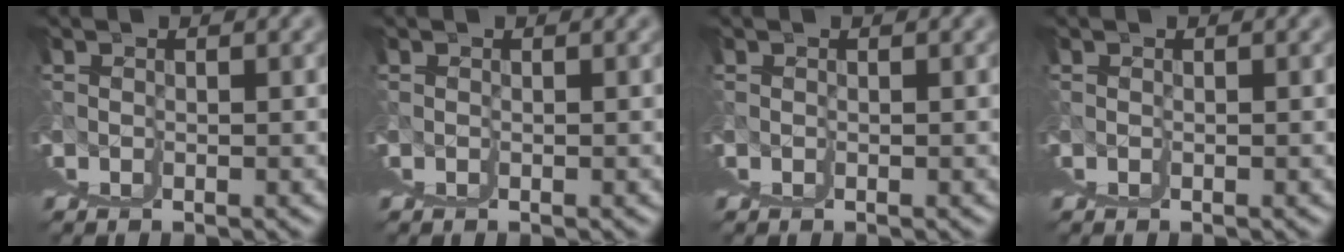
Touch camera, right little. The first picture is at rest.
{"total": 0.0}
{"total": 0.0}
{"total": 0.0}